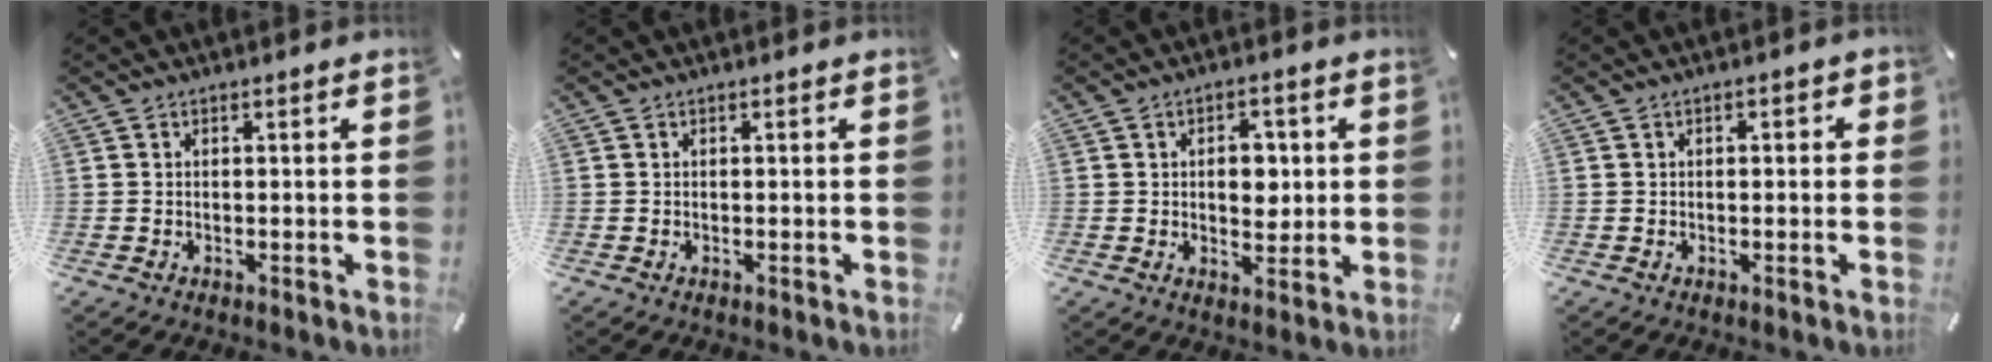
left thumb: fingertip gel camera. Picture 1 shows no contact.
{"total": 0.0}
{"total": 6.7, "force": [0.7, 4.6, 4.8], "torque": [-0.060, -0.005, 0.004]}
{"total": 1.3, "force": [-0.2, 0.8, 1.0], "torque": [-0.017, 0.006, -0.006]}